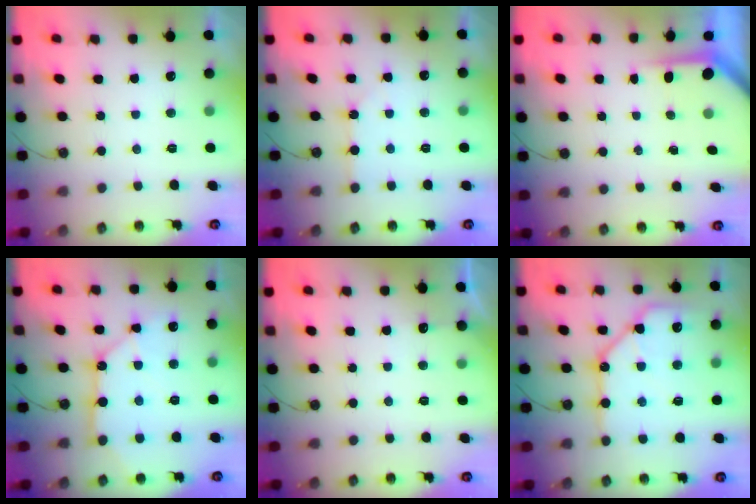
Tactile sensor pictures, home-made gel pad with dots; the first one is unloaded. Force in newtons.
{"total": 2.1, "press": 2.1, "slide": 0.4}
{"total": 3.5, "press": 3.5, "slide": 0.3}
{"total": 13.1, "press": 13.0, "slide": 1.7}
{"total": 2.8, "press": 2.8, "slide": 0.4}
{"total": 13.5, "press": 13.4, "slide": 1.4}